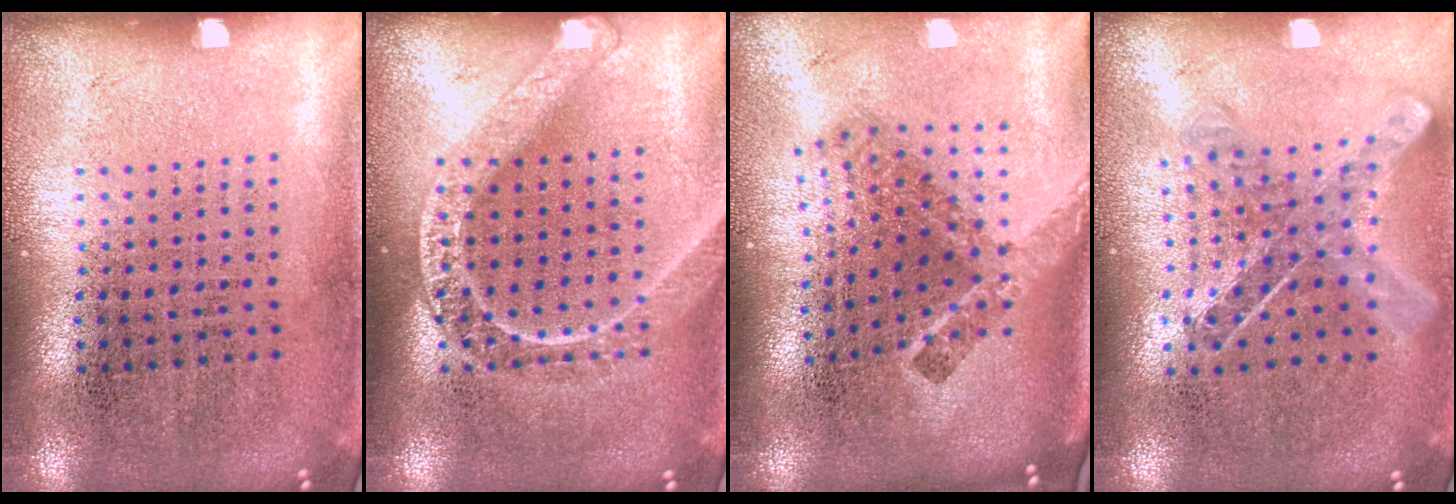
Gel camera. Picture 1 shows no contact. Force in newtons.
{"total": 3.0, "press": 2.9, "slide": 0.4}
{"total": 2.4, "press": 1.6, "slide": 1.8}
{"total": 1.0, "press": 0.9, "slide": 0.1}